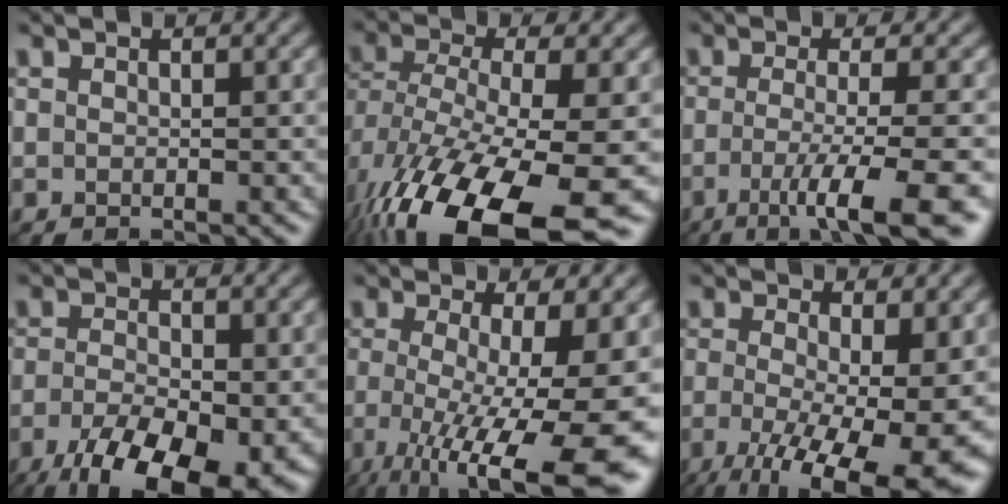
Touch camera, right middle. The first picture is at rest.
{"total": 14.9, "force": [-7.6, 5.8, 11.5], "torque": [-0.240, -0.039, -0.110]}
{"total": 7.7, "force": [-3.7, 1.2, 6.7], "torque": [-0.098, -0.003, -0.065]}
{"total": 11.2, "force": [-6.2, 4.3, 8.3], "torque": [-0.155, -0.030, -0.101]}
{"total": 13.0, "force": [-4.4, 3.8, 11.6], "torque": [-0.196, -0.025, -0.063]}
{"total": 11.4, "force": [-4.2, 3.6, 9.9], "torque": [-0.176, -0.025, -0.060]}